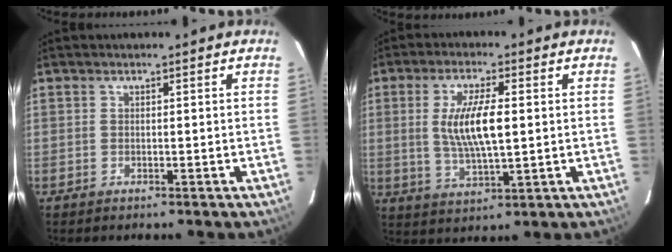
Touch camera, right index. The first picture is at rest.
{"total": 9.5, "force": [1.0, 2.8, 9.1], "torque": [-0.174, -0.003, 0.023]}